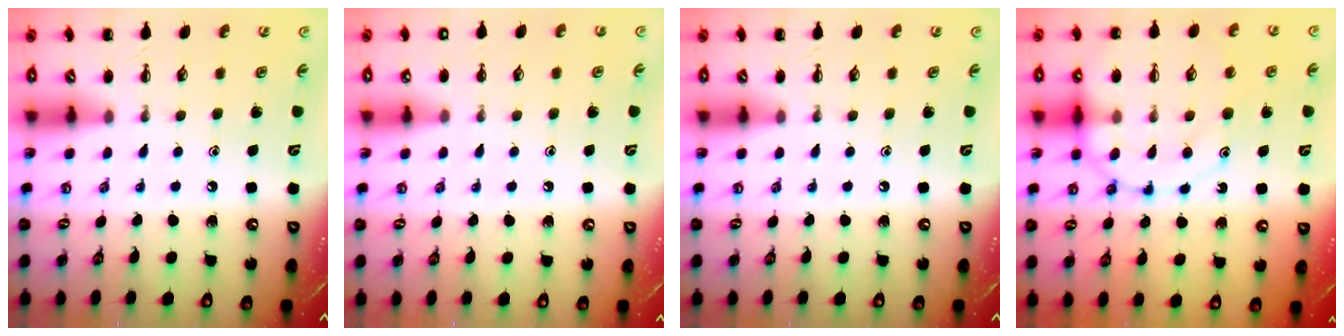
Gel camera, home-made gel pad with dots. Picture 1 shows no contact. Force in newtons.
{"total": 2.1, "press": 2.0, "slide": 0.6}
{"total": 0.0}
{"total": 14.8, "press": 14.7, "slide": 1.4}